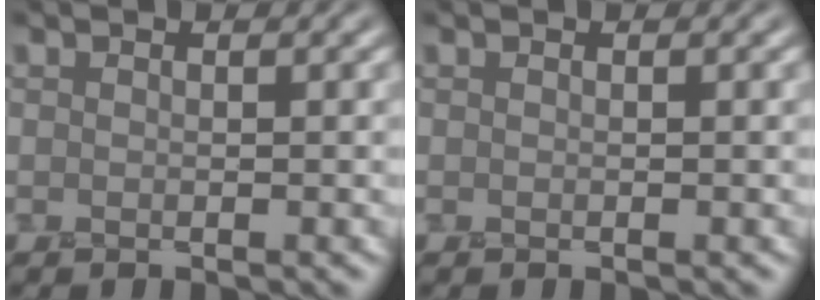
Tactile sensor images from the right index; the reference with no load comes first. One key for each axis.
{"total": 0.0}